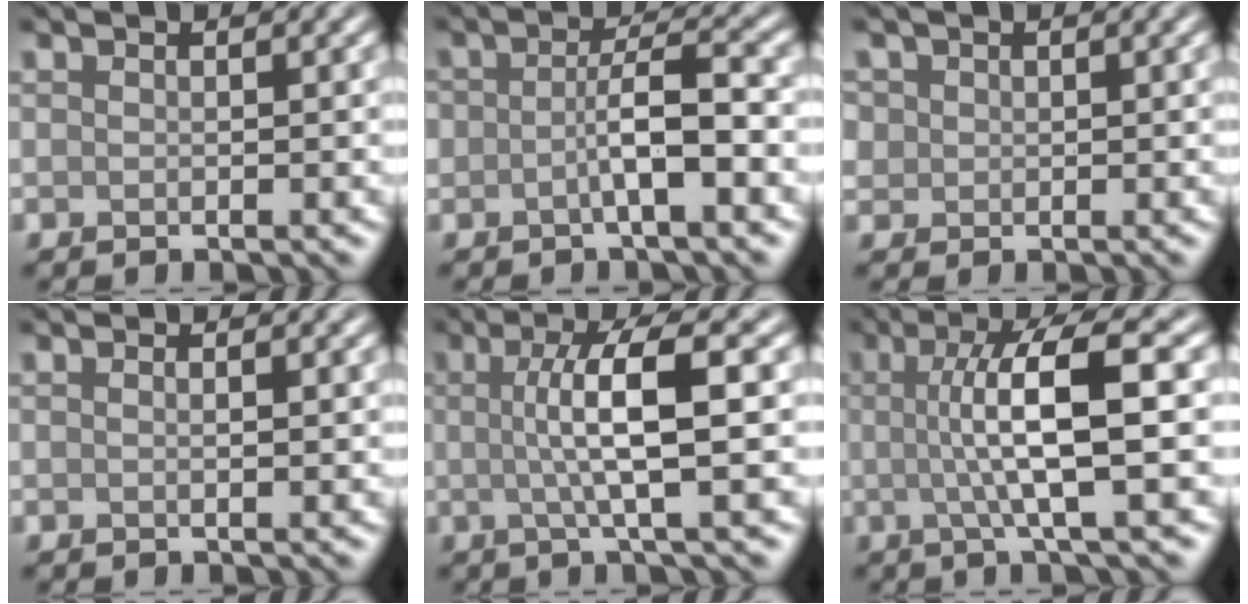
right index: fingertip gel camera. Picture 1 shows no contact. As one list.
[{"total": 3.1, "force": [-1.2, 0.9, 2.7], "torque": [-0.048, 0.011, -0.025]}, {"total": 2.1, "force": [0.8, 1.8, 0.6], "torque": [-0.017, 0.008, 0.016]}, {"total": 0.6, "force": [0.1, 0.1, 0.6], "torque": [-0.010, 0.001, 0.001]}, {"total": 6.3, "force": [0.4, 1.2, 6.1], "torque": [-0.104, 0.008, 0.001]}, {"total": 7.6, "force": [0.4, 1.5, 7.4], "torque": [-0.123, 0.008, 0.005]}]